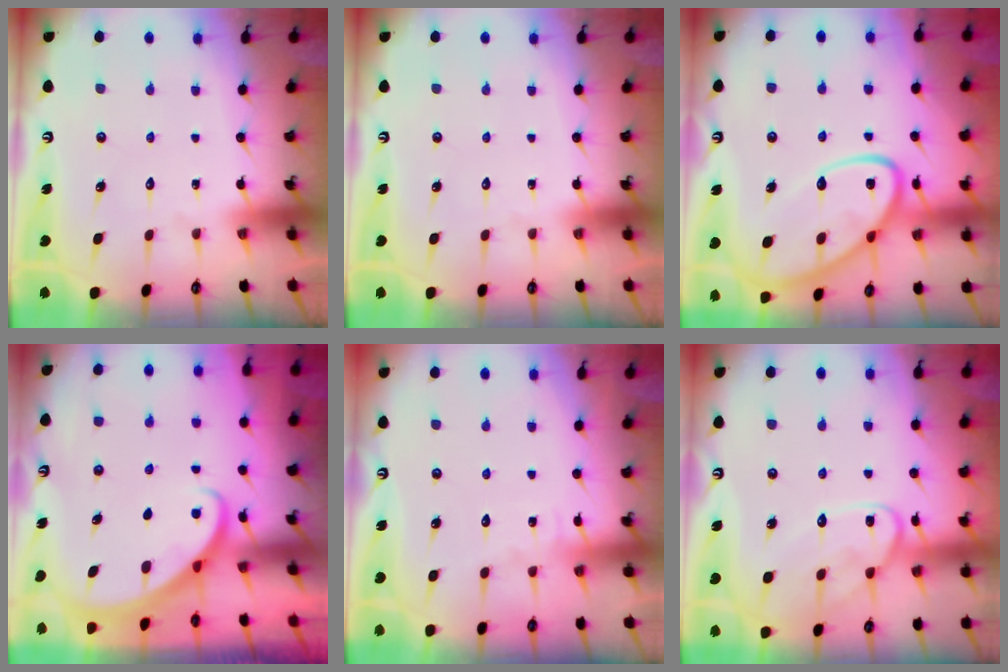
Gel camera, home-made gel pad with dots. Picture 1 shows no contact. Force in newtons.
{"total": 0.0}
{"total": 16.8, "press": 16.7, "slide": 1.6}
{"total": 2.7, "press": 2.7, "slide": 0.2}
{"total": 3.9, "press": 3.9, "slide": 0.4}
{"total": 12.4, "press": 12.3, "slide": 1.1}